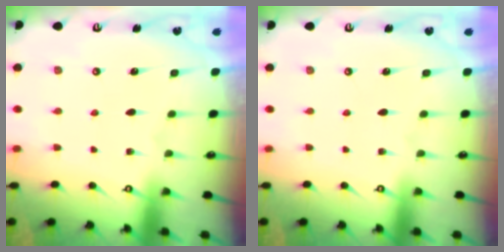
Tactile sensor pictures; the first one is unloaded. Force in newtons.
{"total": 0.0}